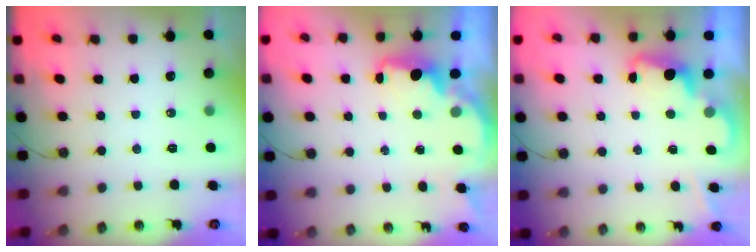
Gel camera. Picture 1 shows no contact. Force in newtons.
{"total": 2.1, "press": 2.0, "slide": 0.5}
{"total": 2.4, "press": 2.4, "slide": 0.6}